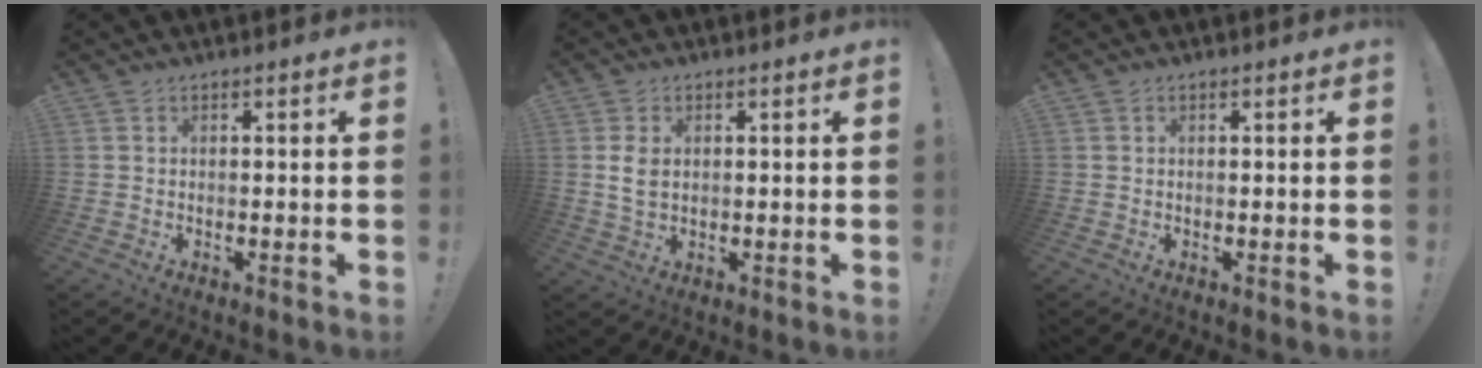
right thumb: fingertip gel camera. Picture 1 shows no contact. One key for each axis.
{"total": 4.2, "fx": 0.9, "fy": 2.6, "fz": 3.1, "tx": -0.058, "ty": -0.006, "tz": 0.012}
{"total": 0.0}